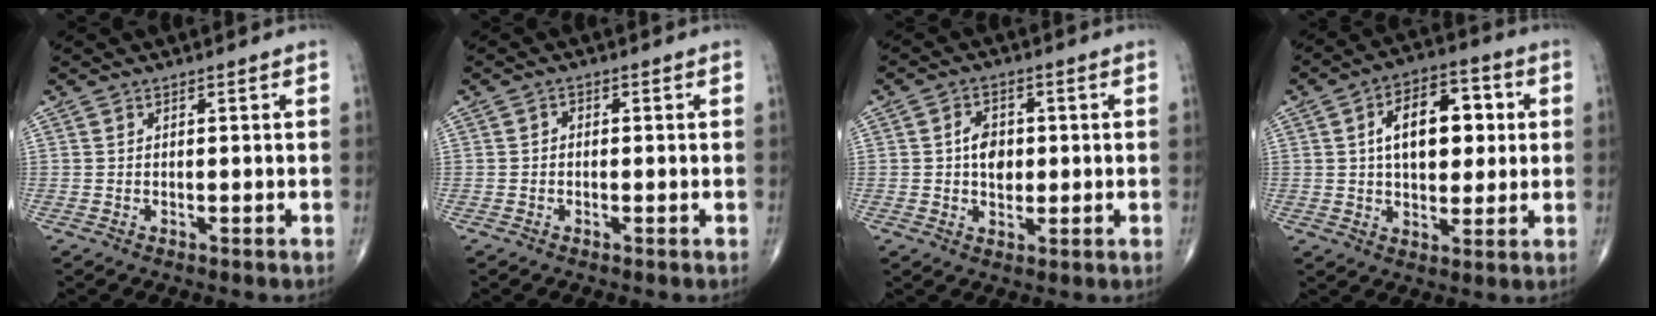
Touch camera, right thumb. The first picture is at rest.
{"total": 1.1, "force": [-0.1, 0.9, 0.6], "torque": [-0.003, 0.003, -0.008]}
{"total": 5.7, "force": [0.2, 4.0, 4.0], "torque": [-0.046, 0.002, 0.001]}
{"total": 14.2, "force": [2.5, 8.3, 11.2], "torque": [-0.138, 0.014, 0.035]}